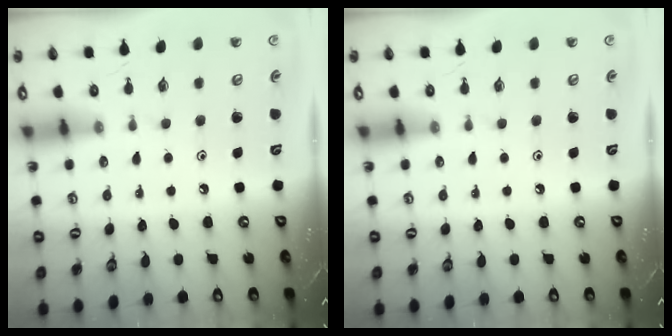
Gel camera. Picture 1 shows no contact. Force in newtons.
{"total": 0.0}